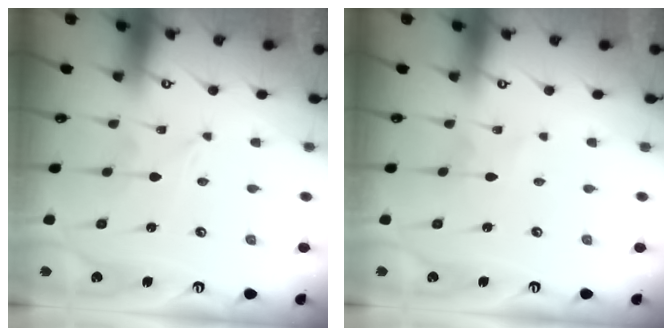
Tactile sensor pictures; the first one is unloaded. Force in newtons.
{"total": 1.7, "press": 1.7, "slide": 0.2}